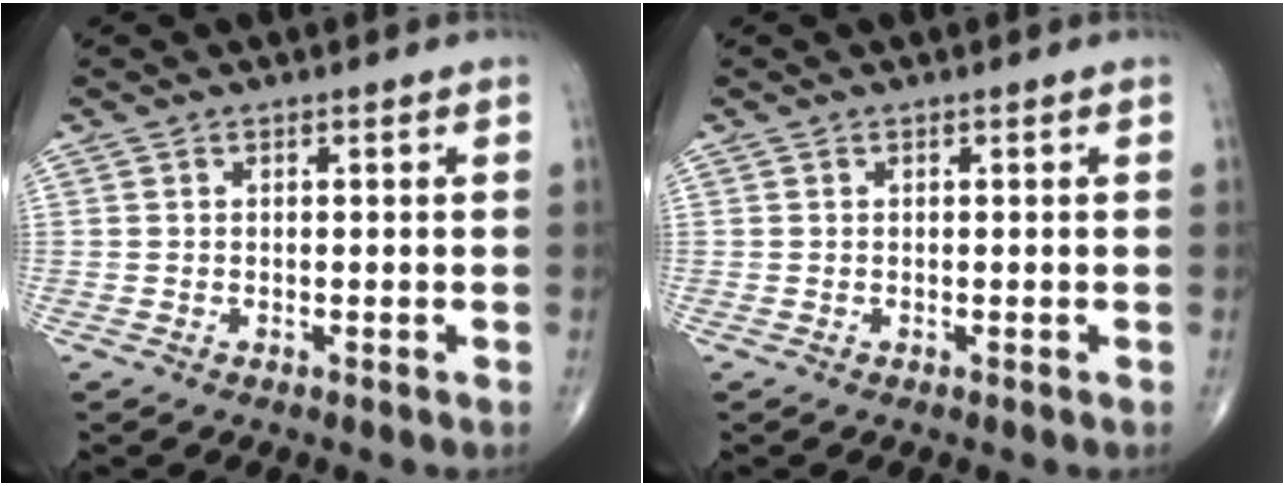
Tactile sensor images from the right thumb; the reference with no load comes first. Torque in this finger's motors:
{"motor_torque": [0.00, 0.00, 0.00, 0.00, 0.02]}